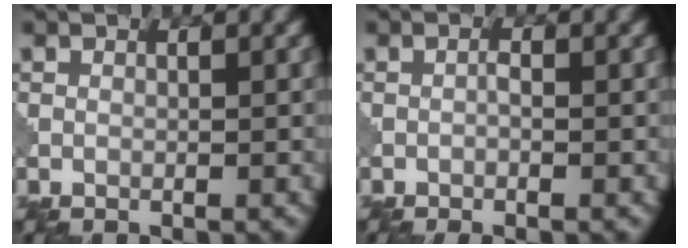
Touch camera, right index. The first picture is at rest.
{"total": 1.3, "force": [-0.5, 0.2, 1.1], "torque": [-0.021, 0.000, -0.011]}